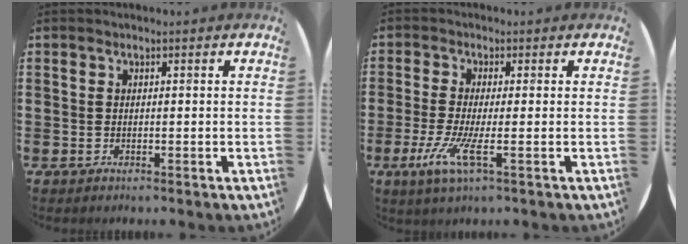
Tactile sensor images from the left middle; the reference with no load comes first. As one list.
[{"total": 4.7, "force": [-1.2, 0.2, 4.5], "torque": [-0.103, -0.018, -0.025]}]